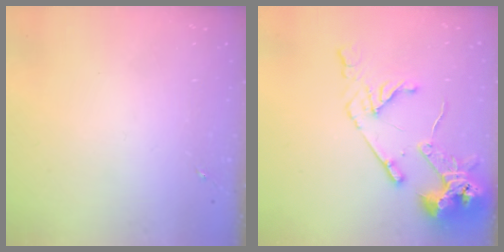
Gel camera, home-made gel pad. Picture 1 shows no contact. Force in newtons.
{"total": 14.9, "press": 14.8, "slide": 2.0}